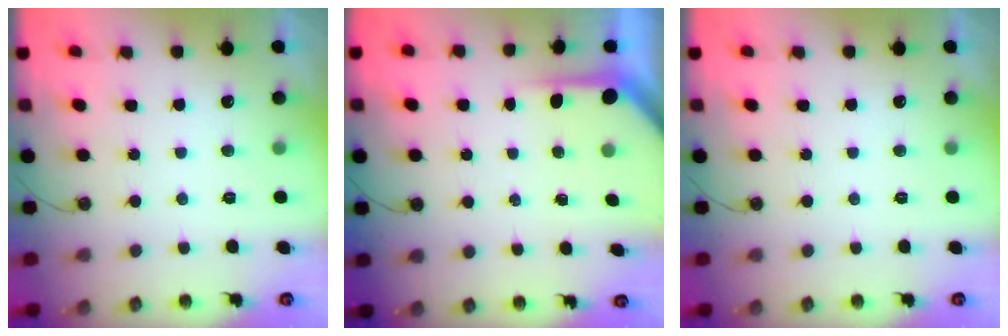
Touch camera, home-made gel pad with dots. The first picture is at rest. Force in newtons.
{"total": 3.7, "press": 3.7, "slide": 0.2}
{"total": 0.0}